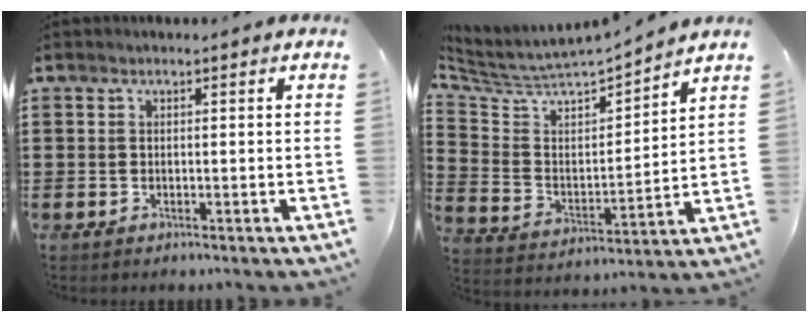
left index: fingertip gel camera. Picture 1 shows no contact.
{"total": 4.8, "force": [4.5, 1.1, 1.2], "torque": [-0.053, -0.043, 0.070]}